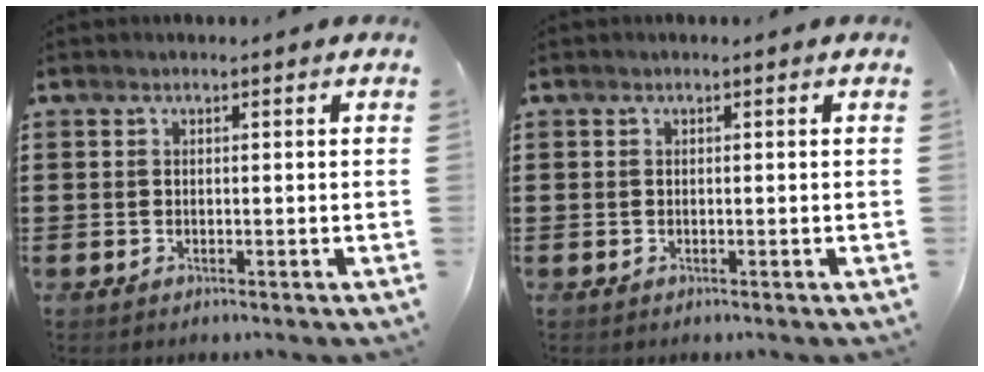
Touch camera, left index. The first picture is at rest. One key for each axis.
{"total": 0.0}